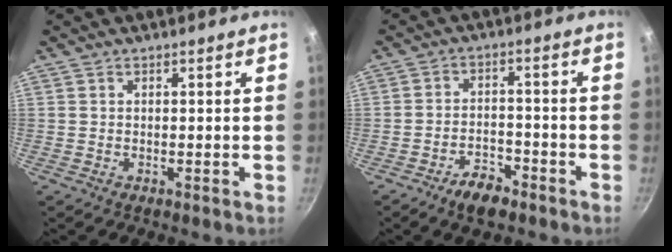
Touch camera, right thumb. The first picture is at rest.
{"total": 6.3, "force": [-4.5, 2.9, 3.3], "torque": [-0.047, 0.031, -0.074]}